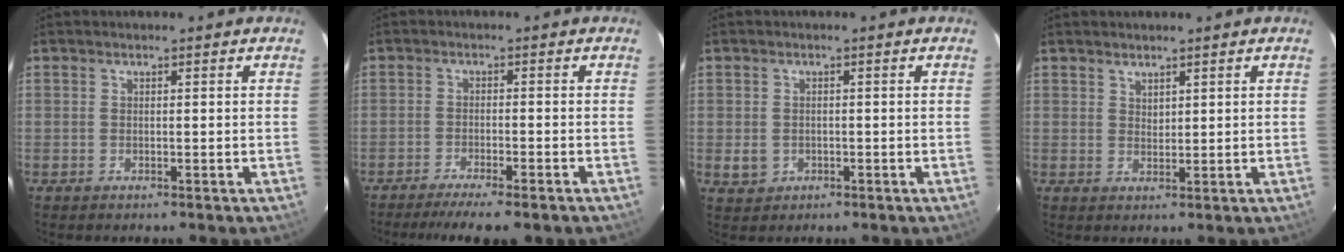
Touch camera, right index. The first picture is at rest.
{"total": 8.7, "force": [-7.1, 0.9, 4.9], "torque": [-0.107, -0.026, -0.112]}
{"total": 3.2, "force": [-0.6, 3.0, 1.0], "torque": [-0.025, 0.001, -0.003]}
{"total": 1.8, "force": [1.5, 0.9, 0.3], "torque": [-0.002, 0.001, 0.027]}